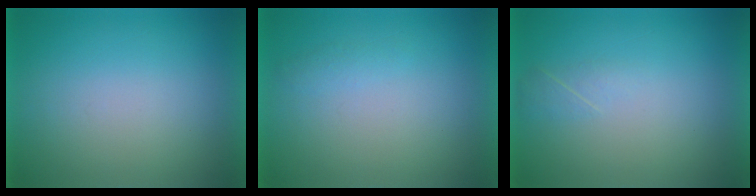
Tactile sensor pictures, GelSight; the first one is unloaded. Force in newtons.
{"total": 1.2}
{"total": 1.6}